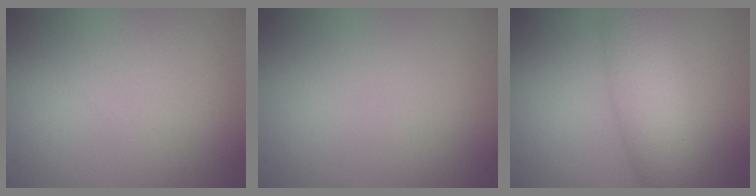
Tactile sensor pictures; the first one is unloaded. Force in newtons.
{"total": 0.0}
{"total": 6.1, "press": 6.1, "slide": 0.2}